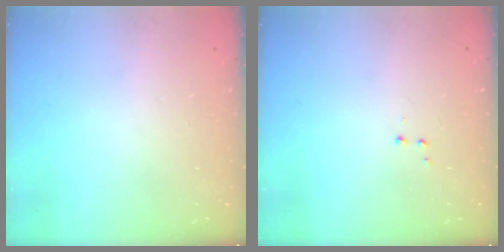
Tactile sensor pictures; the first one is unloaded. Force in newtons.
{"total": 2.9, "press": 2.8, "slide": 0.7}